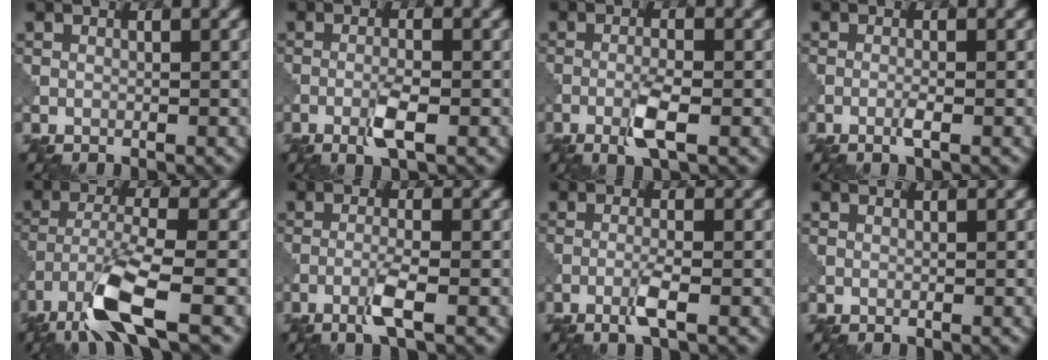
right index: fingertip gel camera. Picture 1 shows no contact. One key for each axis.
{"total": 2.7, "fx": -1.2, "fy": 0.4, "fz": 2.4, "tx": -0.047, "ty": 0.002, "tz": -0.027}
{"total": 3.2, "fx": -1.4, "fy": 0.5, "fz": 2.8, "tx": -0.054, "ty": 0.003, "tz": -0.031}
{"total": 1.2, "fx": -0.5, "fy": 0.0, "fz": 1.1, "tx": -0.022, "ty": 0.001, "tz": -0.014}
{"total": 7.4, "fx": -4.4, "fy": 1.5, "fz": 5.8, "tx": -0.116, "ty": -0.005, "tz": -0.090}
{"total": 2.6, "fx": -1.3, "fy": 0.1, "fz": 2.3, "tx": -0.046, "ty": 0.005, "tz": -0.034}
{"total": 2.2, "fx": -1.1, "fy": 0.0, "fz": 2.0, "tx": -0.039, "ty": 0.004, "tz": -0.027}
{"total": 0.0}